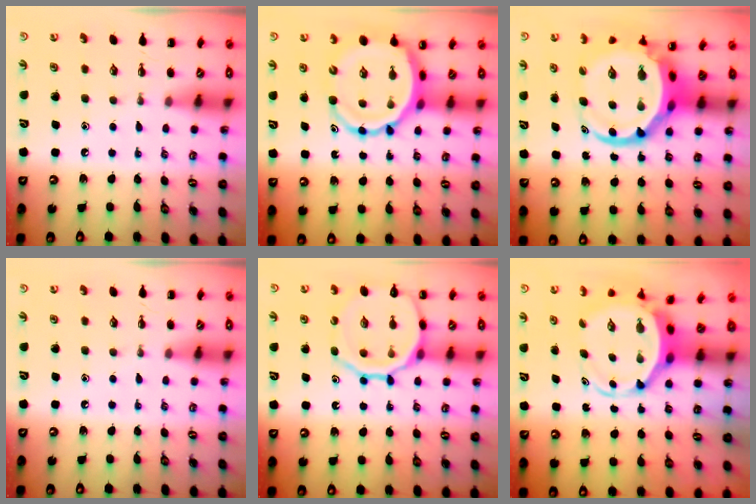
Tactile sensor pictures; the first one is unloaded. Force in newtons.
{"total": 12.2, "press": 11.7, "slide": 3.7}
{"total": 9.1, "press": 8.8, "slide": 2.5}
{"total": 0.0}
{"total": 16.1, "press": 16.0, "slide": 2.4}
{"total": 5.8, "press": 5.7, "slide": 1.3}